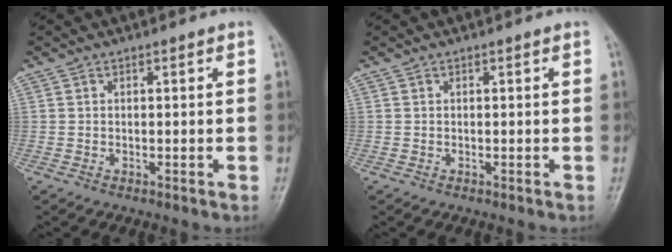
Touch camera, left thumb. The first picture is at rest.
{"total": 0.0}